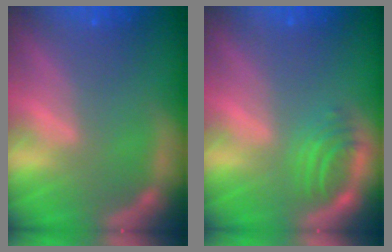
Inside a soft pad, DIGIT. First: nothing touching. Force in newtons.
{"total": 2.9}